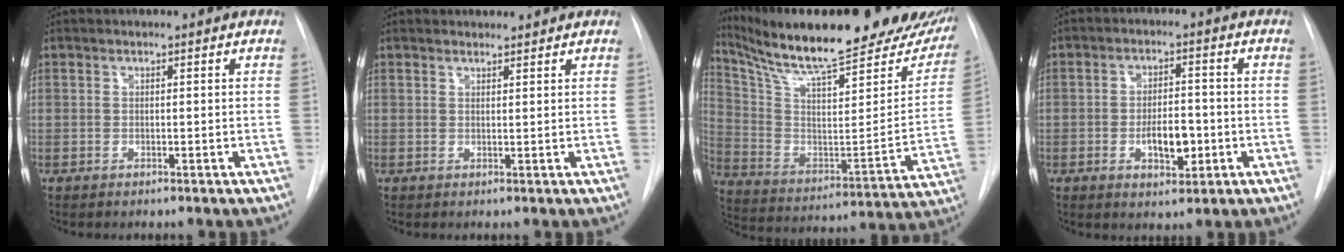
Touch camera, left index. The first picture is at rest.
{"total": 1.4, "force": [1.3, 0.3, -0.1], "torque": [-0.002, 0.004, 0.020]}
{"total": 31.6, "force": [25.5, 6.3, 17.6], "torque": [-0.284, -0.042, 0.358]}
{"total": 6.1, "force": [-2.1, 2.6, 5.1], "torque": [-0.084, -0.002, -0.028]}